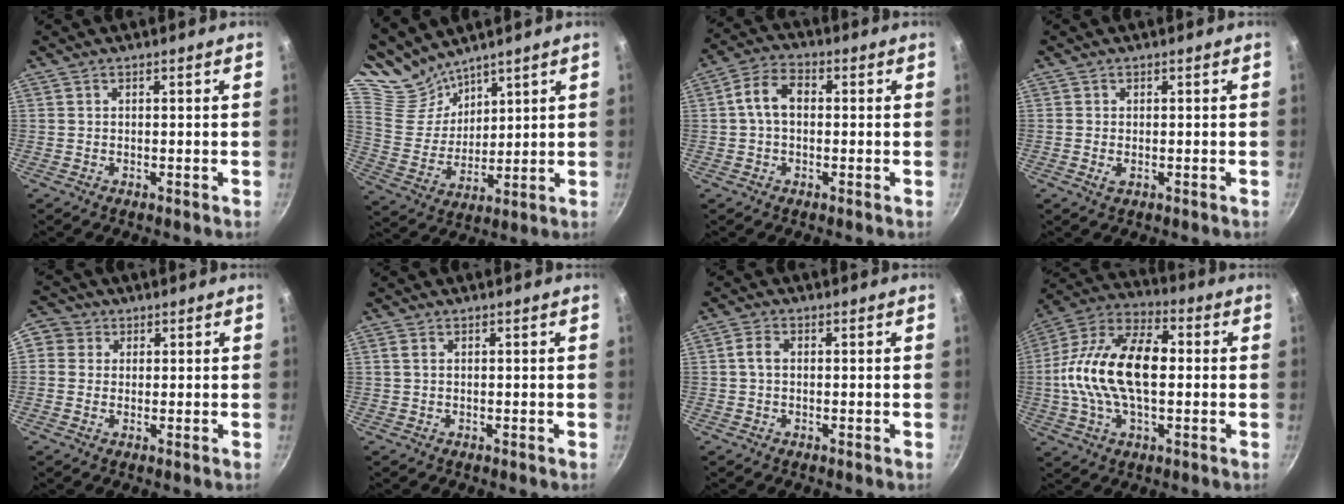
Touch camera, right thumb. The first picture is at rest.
{"total": 9.5, "force": [8.6, 3.6, 1.7], "torque": [-0.012, -0.045, 0.185]}
{"total": 6.8, "force": [0.3, 4.6, 5.0], "torque": [-0.084, 0.023, -0.005]}
{"total": 1.5, "force": [-0.4, 0.8, 1.2], "torque": [-0.025, -0.002, -0.006]}
{"total": 5.6, "force": [1.2, 5.2, 1.7], "torque": [-0.004, 0.003, 0.006]}
{"total": 1.1, "force": [0.3, 0.6, 0.8], "torque": [-0.017, 0.001, 0.004]}
{"total": 2.4, "force": [0.0, 1.6, 1.8], "torque": [-0.036, 0.008, -0.003]}
{"total": 20.4, "force": [0.2, 11.2, 17.1], "torque": [-0.306, 0.038, -0.014]}